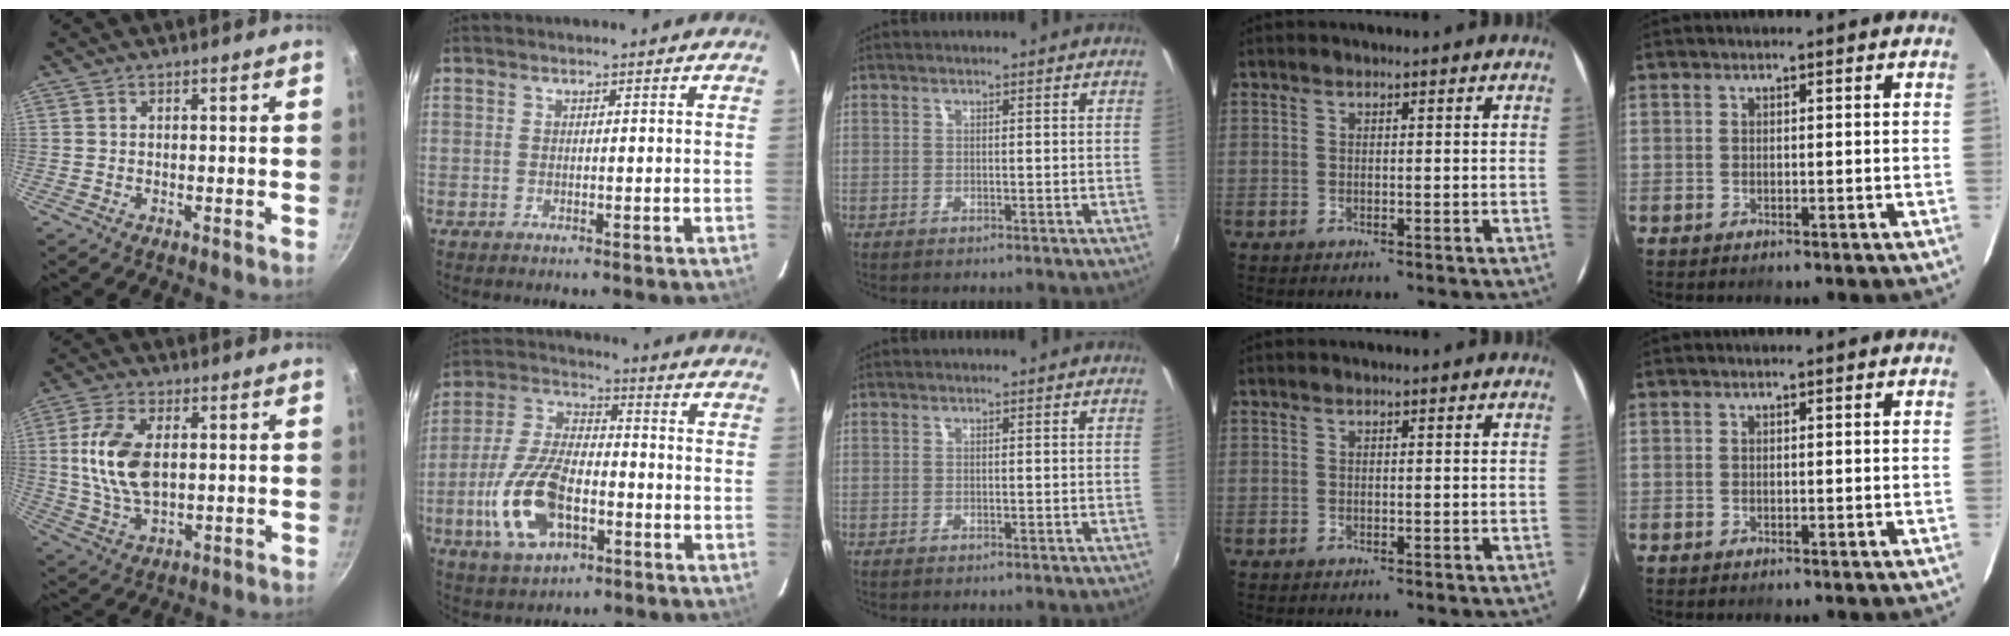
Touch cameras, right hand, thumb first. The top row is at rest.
{"thumb": {"total": 12.0, "force": [1.6, 6.6, 9.9], "torque": [-0.189, -0.003, 0.034]}, "index": {"total": 15.4, "force": [-5.2, 7.8, 12.2], "torque": [-0.268, 0.000, -0.092]}}